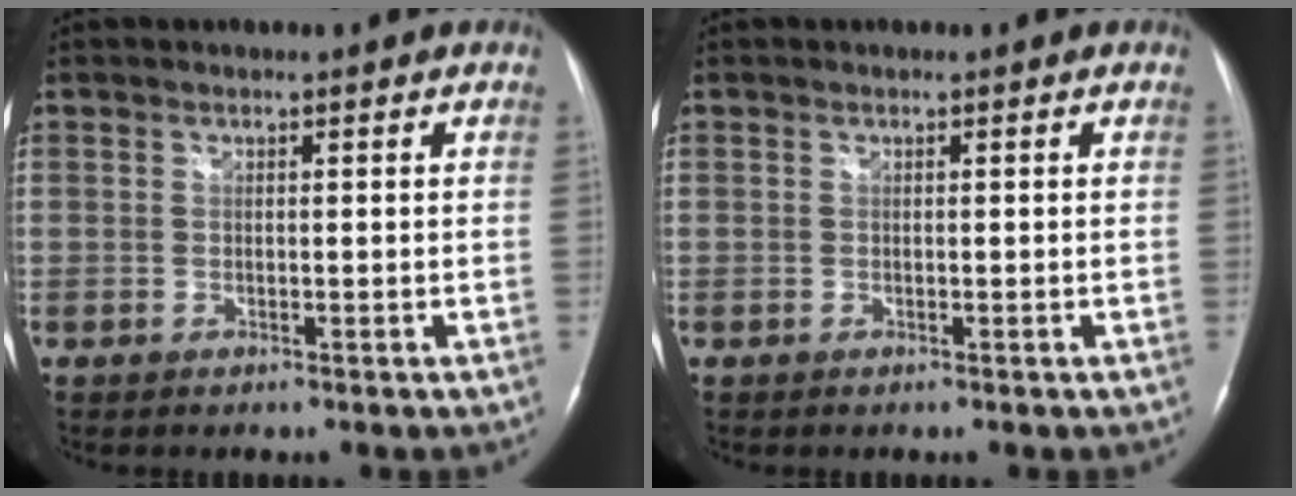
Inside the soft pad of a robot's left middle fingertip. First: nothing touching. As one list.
[{"total": 0.0}]